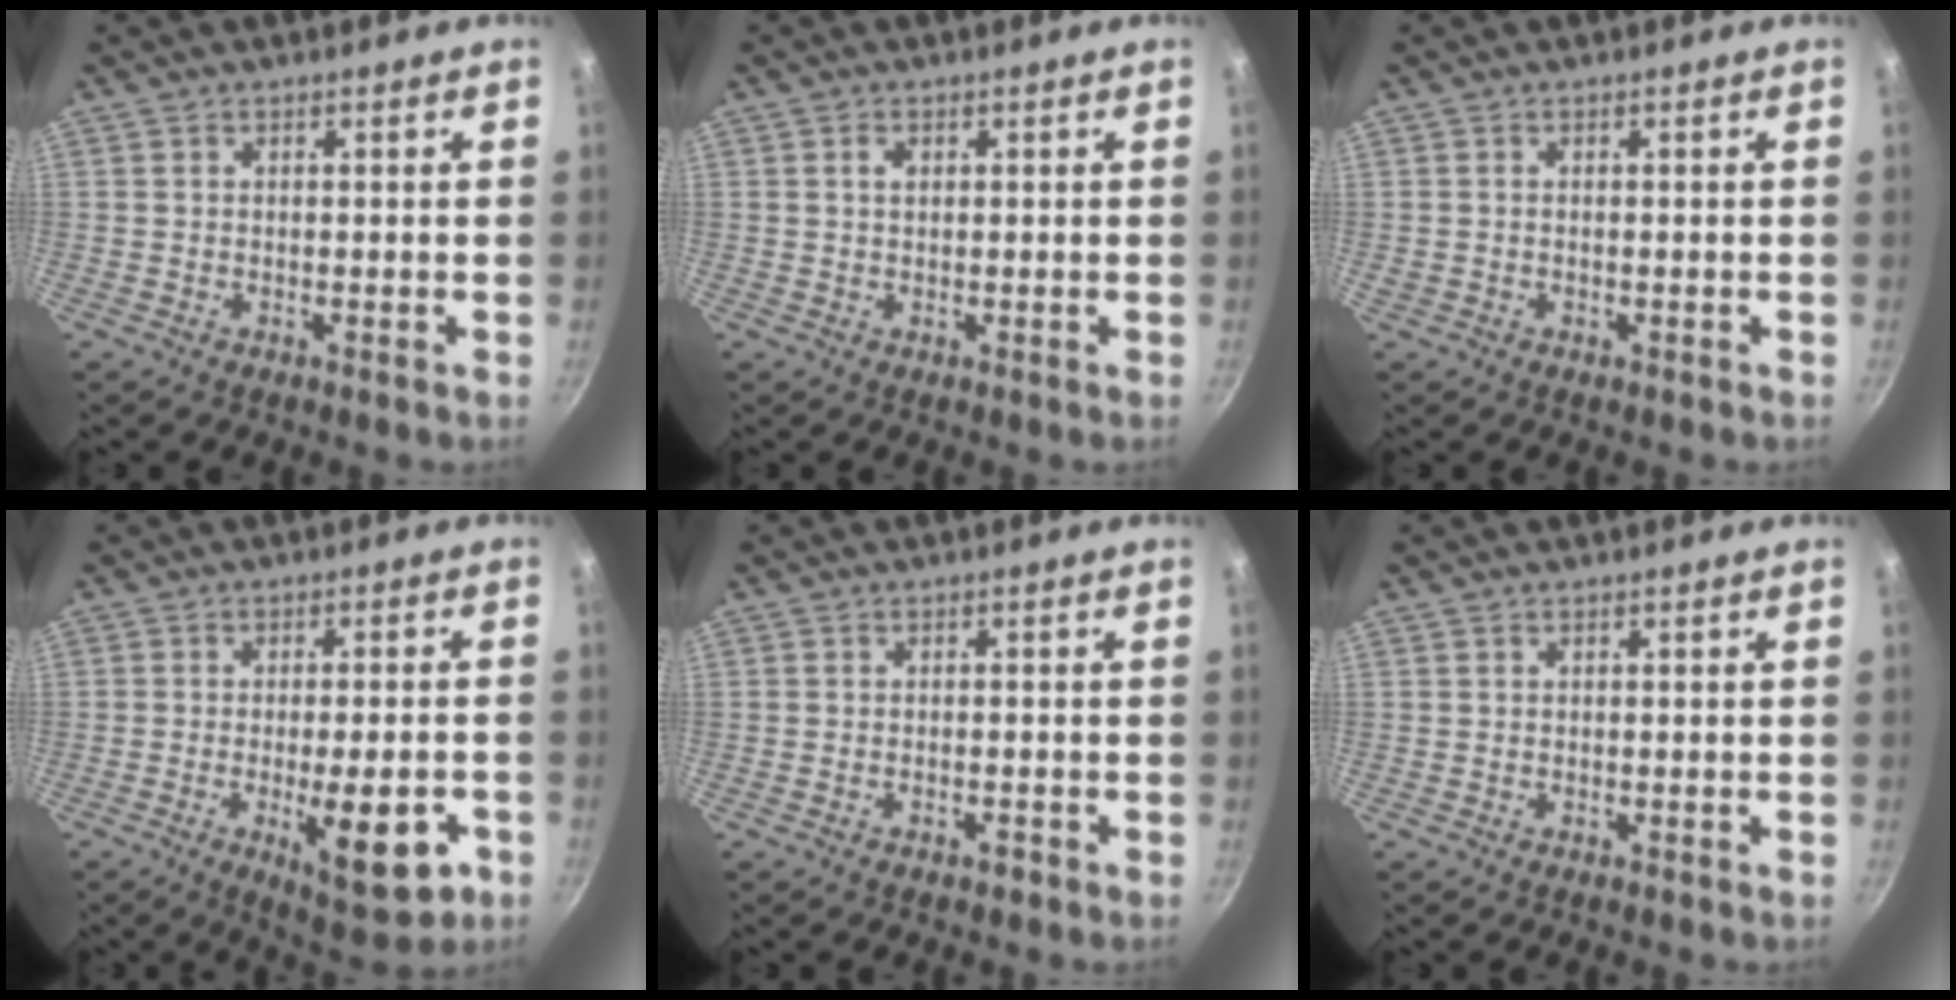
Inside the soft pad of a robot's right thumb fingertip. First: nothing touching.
{"total": 1.6, "force": [0.5, 1.1, 1.0], "torque": [-0.014, 0.004, 0.008]}
{"total": 0.0}
{"total": 12.3, "force": [-4.3, 4.2, 10.8], "torque": [-0.123, 0.007, -0.049]}
{"total": 1.1, "force": [-0.8, 0.4, 0.6], "torque": [-0.014, 0.006, -0.011]}
{"total": 0.0}